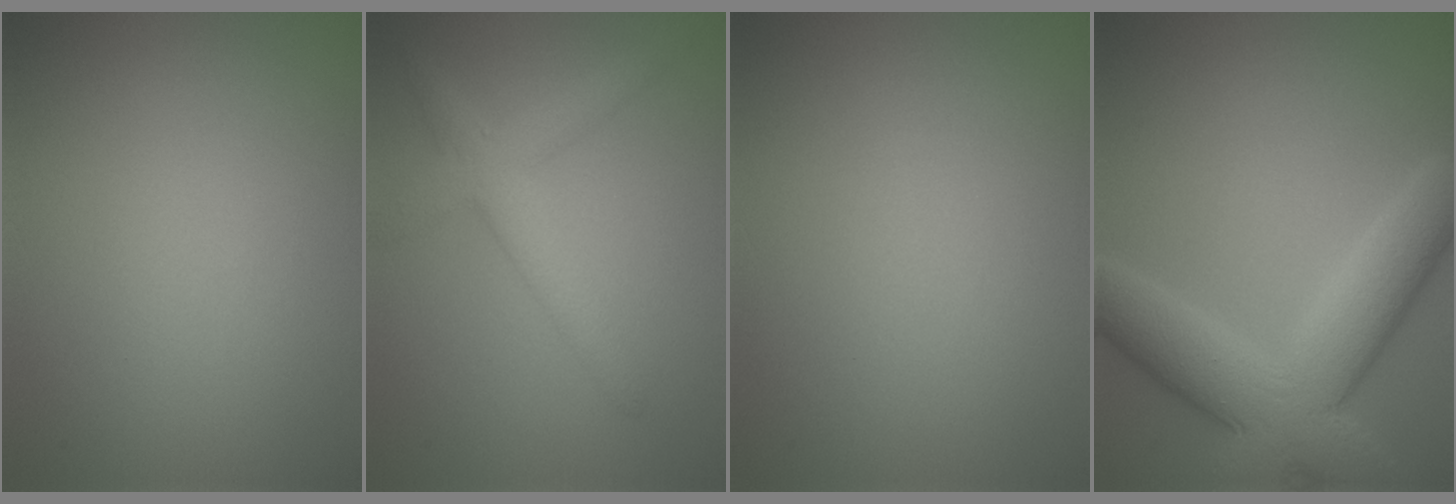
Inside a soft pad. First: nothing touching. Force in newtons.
{"total": 3.5, "press": 3.5, "slide": 0.2}
{"total": 0.0}
{"total": 9.1, "press": 9.1, "slide": 0.5}